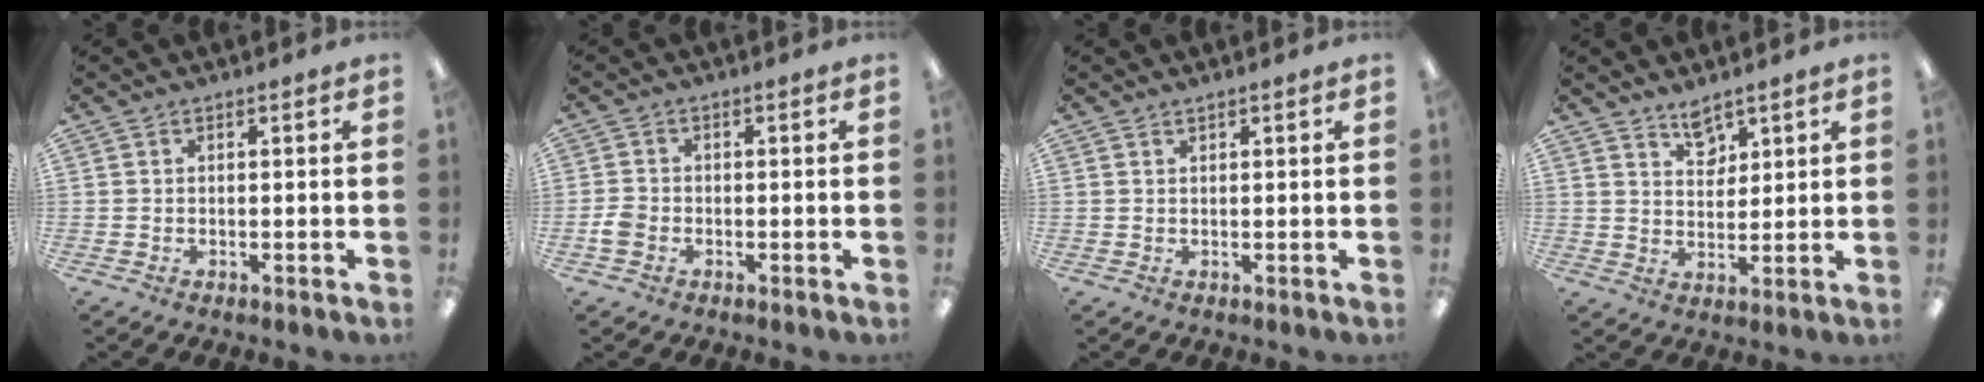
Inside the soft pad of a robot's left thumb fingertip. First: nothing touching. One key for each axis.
{"total": 2.7, "fx": -1.1, "fy": 2.1, "fz": 1.4, "tx": -0.023, "ty": 0.007, "tz": -0.019}
{"total": 0.6, "fx": 0.6, "fy": 0.1, "fz": 0.1, "tx": -0.002, "ty": 0.000, "tz": 0.011}
{"total": 5.5, "fx": 4.3, "fy": 2.9, "fz": 1.7, "tx": -0.013, "ty": -0.026, "tz": 0.076}